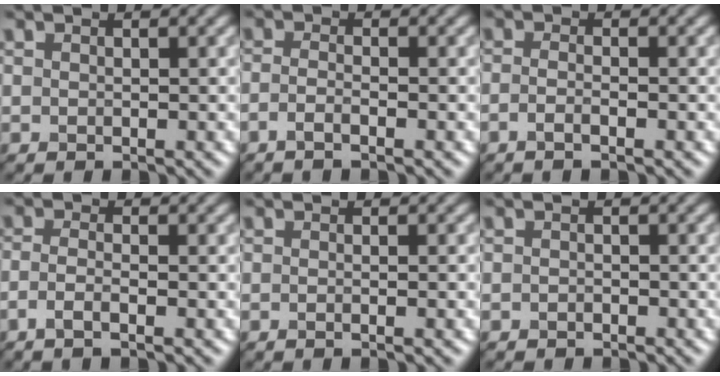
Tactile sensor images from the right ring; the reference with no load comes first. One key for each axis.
{"total": 1.7, "fx": -1.0, "fy": 0.4, "fz": 1.3, "tx": -0.023, "ty": -0.005, "tz": -0.027}
{"total": 1.6, "fx": -0.8, "fy": 0.5, "fz": 1.3, "tx": -0.024, "ty": -0.008, "tz": -0.020}
{"total": 2.0, "fx": -1.0, "fy": 0.5, "fz": 1.6, "tx": -0.031, "ty": -0.003, "tz": -0.028}
{"total": 2.1, "fx": 0.0, "fy": 1.0, "fz": 1.8, "tx": 0.006, "ty": -0.004, "tz": -0.021}
{"total": 0.7, "fx": -0.5, "fy": 0.3, "fz": 0.1, "tx": -0.001, "ty": -0.001, "tz": -0.010}